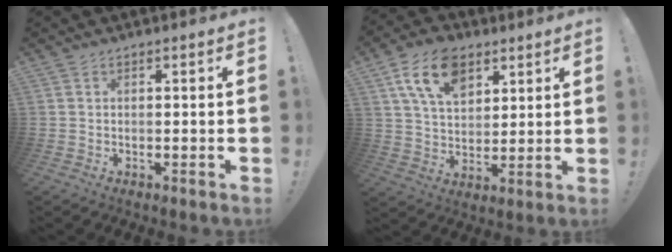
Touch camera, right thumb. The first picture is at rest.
{"total": 14.4, "force": [7.4, 8.8, 8.6], "torque": [-0.146, -0.022, 0.140]}